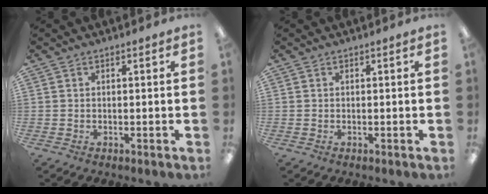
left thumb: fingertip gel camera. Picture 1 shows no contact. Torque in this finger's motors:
{"motor_torque": [-0.01, -0.01, 0.01, 0.00, 0.00]}